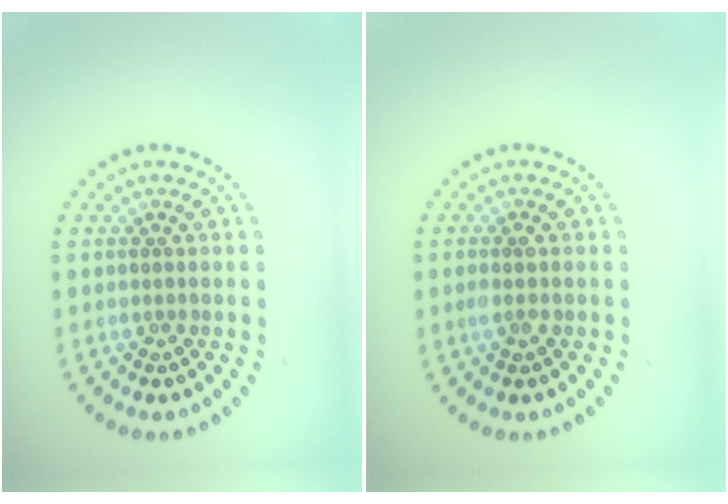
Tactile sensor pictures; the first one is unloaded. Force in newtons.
{"total": 1.0, "press": 1.0, "slide": 0.4}